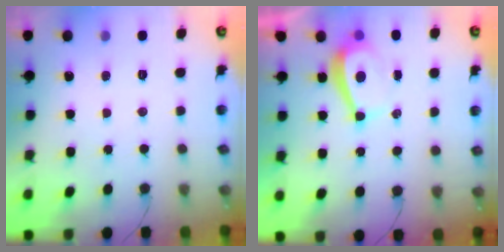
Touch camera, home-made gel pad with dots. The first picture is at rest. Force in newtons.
{"total": 5.5, "press": 5.5, "slide": 0.7}